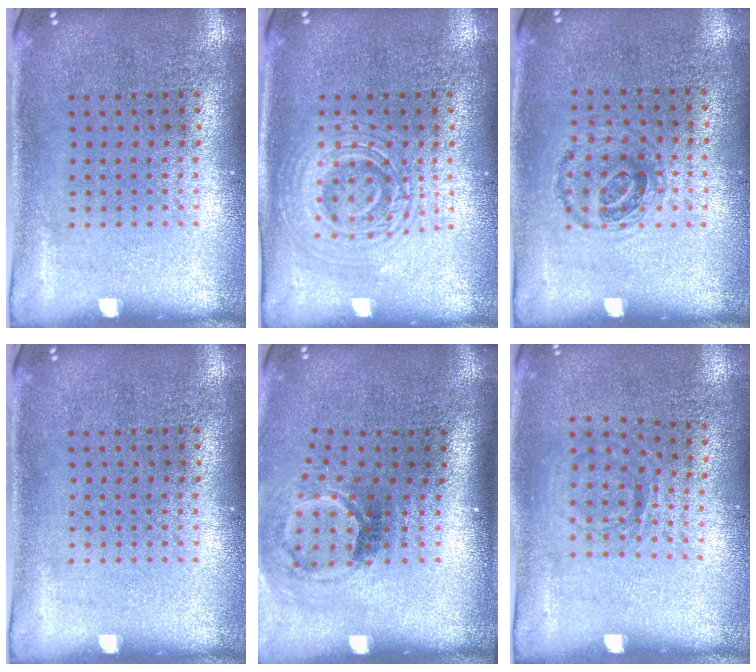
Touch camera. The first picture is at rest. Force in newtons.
{"total": 2.6, "press": 2.5, "slide": 0.5}
{"total": 1.0, "press": 0.8, "slide": 0.5}
{"total": 0.0}
{"total": 1.8, "press": 1.2, "slide": 1.4}
{"total": 0.9, "press": 0.8, "slide": 0.4}